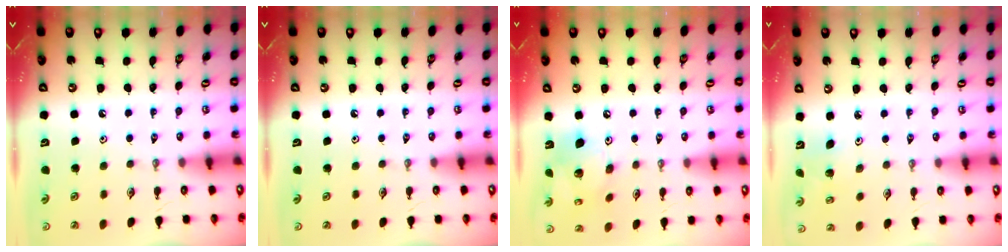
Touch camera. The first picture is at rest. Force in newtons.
{"total": 0.0}
{"total": 15.6, "press": 15.4, "slide": 2.8}
{"total": 2.3, "press": 2.3, "slide": 0.2}